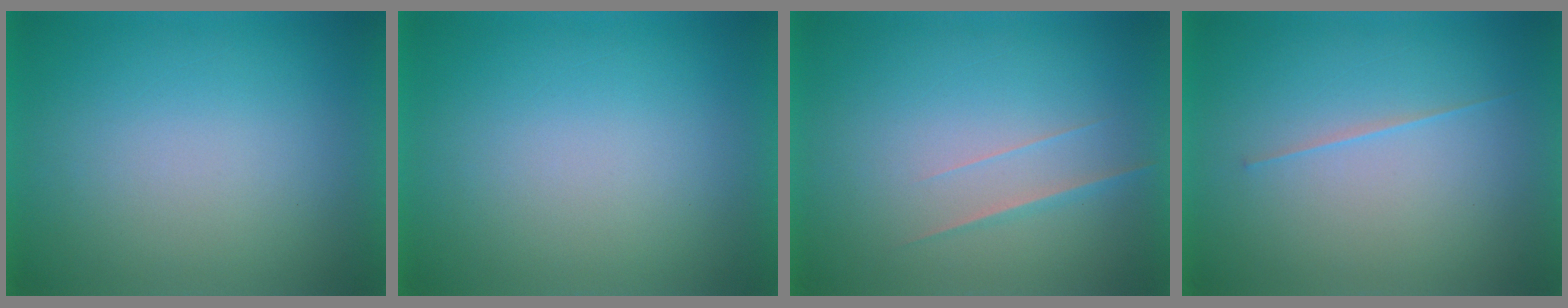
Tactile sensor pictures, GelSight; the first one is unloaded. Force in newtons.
{"total": 0.0}
{"total": 1.5}
{"total": 1.3}